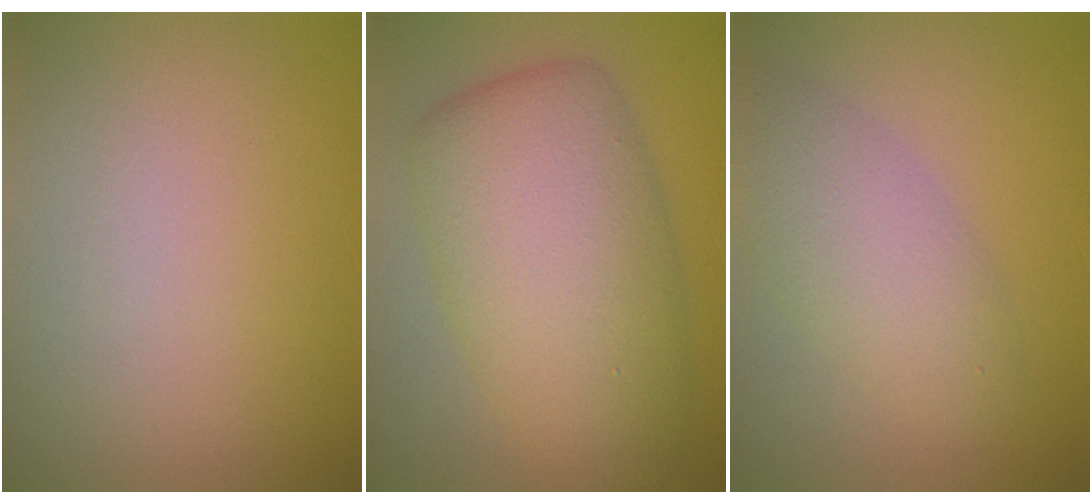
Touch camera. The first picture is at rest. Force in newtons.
{"total": 9.9, "press": 9.9, "slide": 0.1}
{"total": 4.4, "press": 4.4, "slide": 0.1}